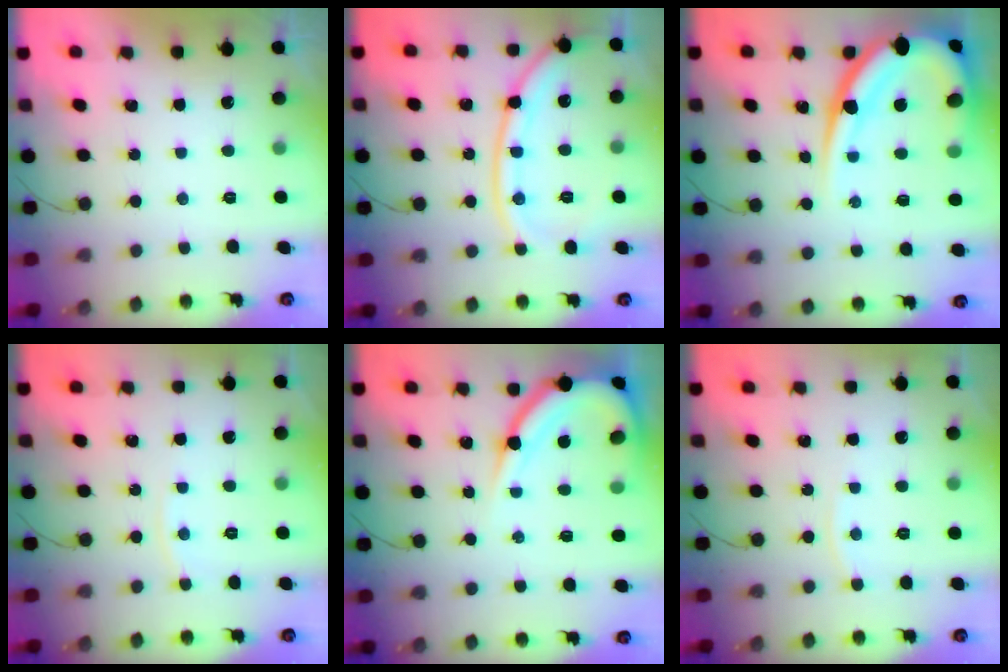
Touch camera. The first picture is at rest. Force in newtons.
{"total": 14.7, "press": 14.6, "slide": 1.7}
{"total": 20.0, "press": 19.9, "slide": 1.9}
{"total": 3.1, "press": 3.1, "slide": 0.6}
{"total": 11.0, "press": 10.9, "slide": 1.1}
{"total": 3.7, "press": 3.7, "slide": 0.5}